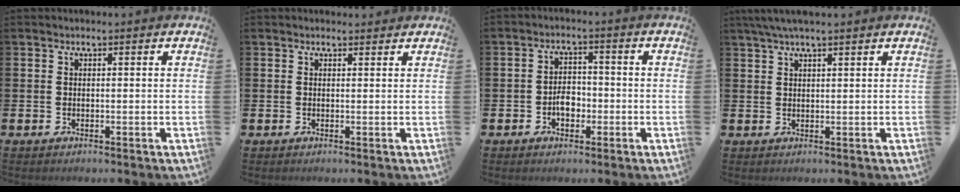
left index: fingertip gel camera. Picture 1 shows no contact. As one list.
[{"total": 0.8, "force": [0.7, 0.3, 0.1], "torque": [0.012, -0.001, 0.010]}, {"total": 3.3, "force": [-1.0, 2.2, 2.2], "torque": [-0.035, 0.001, -0.022]}, {"total": 3.2, "force": [2.6, 0.4, 1.8], "torque": [-0.048, 0.004, 0.049]}]